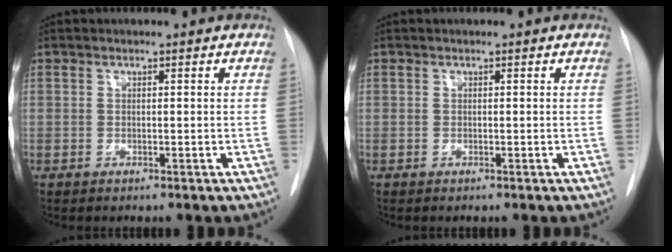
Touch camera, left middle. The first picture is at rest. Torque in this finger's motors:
{"motor_torque": [0.00, -0.71, 0.00, 0.01]}